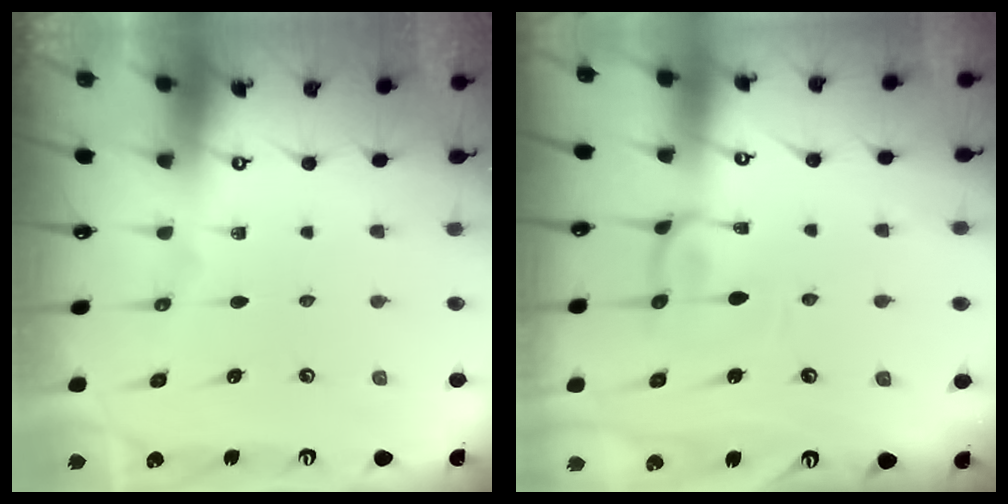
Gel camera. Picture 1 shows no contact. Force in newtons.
{"total": 1.7, "press": 1.6, "slide": 0.4}